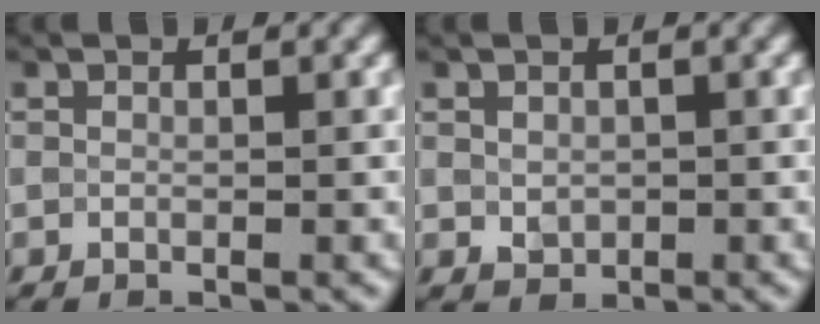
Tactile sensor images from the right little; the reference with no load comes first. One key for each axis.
{"total": 1.6, "fx": -0.3, "fy": 1.5, "fz": 0.4, "tx": -0.011, "ty": 0.000, "tz": 0.001}